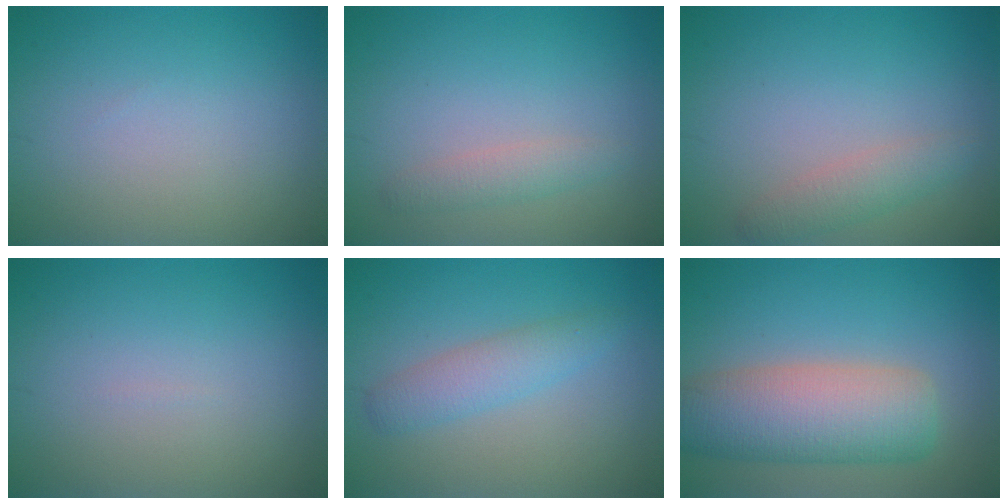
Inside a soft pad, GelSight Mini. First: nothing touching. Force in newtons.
{"total": 1.6, "press": 1.6, "slide": 0.0}
{"total": 2.1, "press": 2.1, "slide": 0.1}
{"total": 0.0}
{"total": 2.8, "press": 2.8, "slide": 0.1}
{"total": 7.9, "press": 7.9, "slide": 0.3}